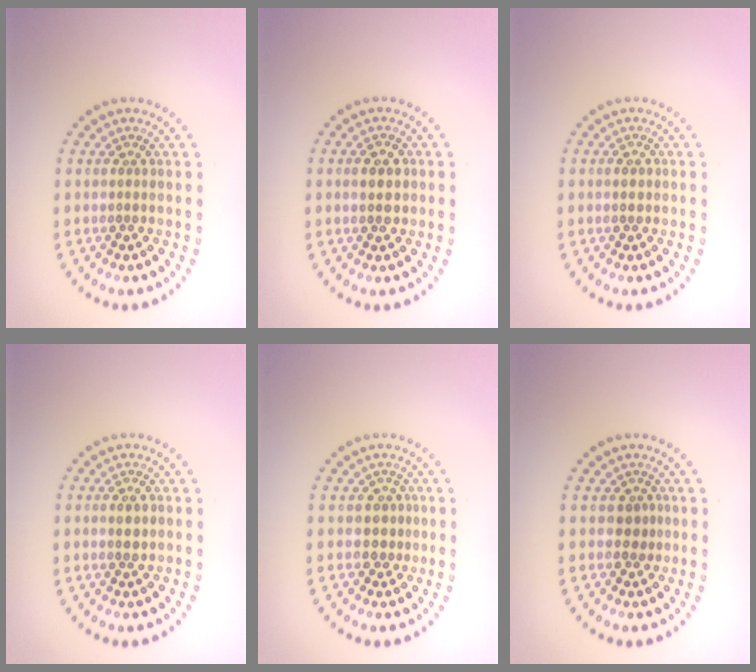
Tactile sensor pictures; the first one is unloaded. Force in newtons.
{"total": 2.0, "press": 2.0, "slide": 0.1}
{"total": 0.9, "press": 0.9, "slide": 0.1}
{"total": 1.3, "press": 1.3, "slide": 0.1}
{"total": 1.8, "press": 1.5, "slide": 1.1}
{"total": 1.2, "press": 0.9, "slide": 0.7}